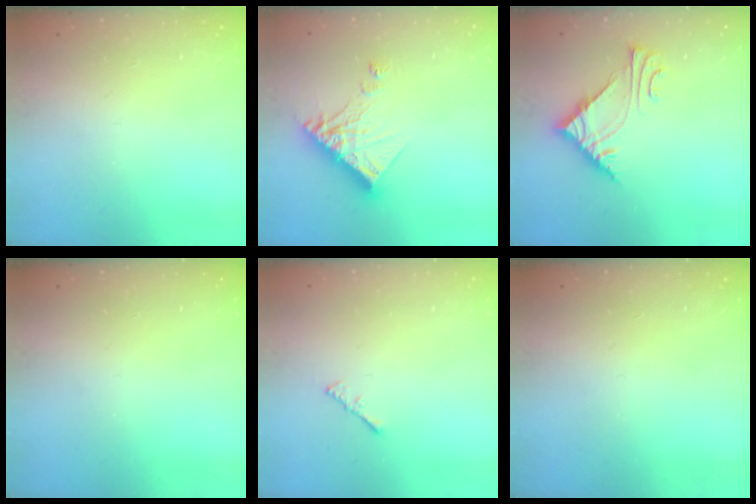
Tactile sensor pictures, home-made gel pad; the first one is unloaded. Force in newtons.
{"total": 12.7, "press": 12.6, "slide": 1.2}
{"total": 7.3, "press": 7.3, "slide": 0.5}
{"total": 0.0}
{"total": 1.5, "press": 1.4, "slide": 0.4}
{"total": 0.0}